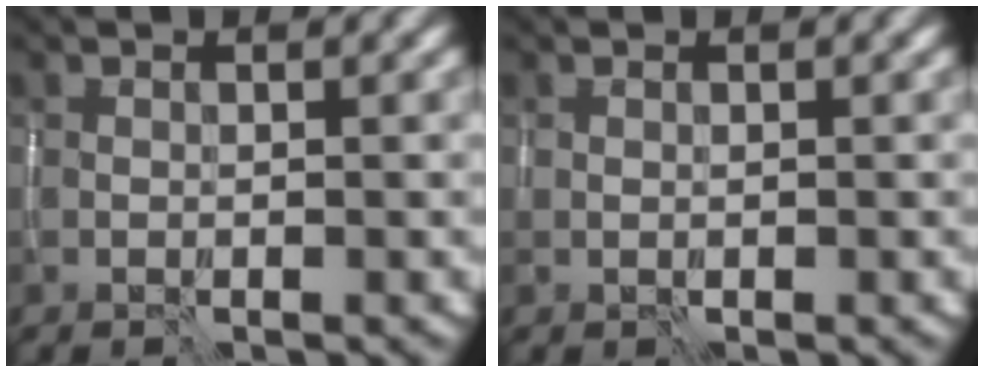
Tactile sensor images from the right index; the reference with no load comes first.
{"total": 0.0}